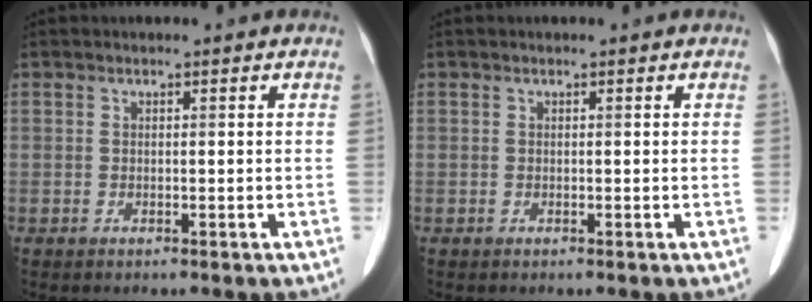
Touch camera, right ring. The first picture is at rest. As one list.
[{"total": 0.0}]